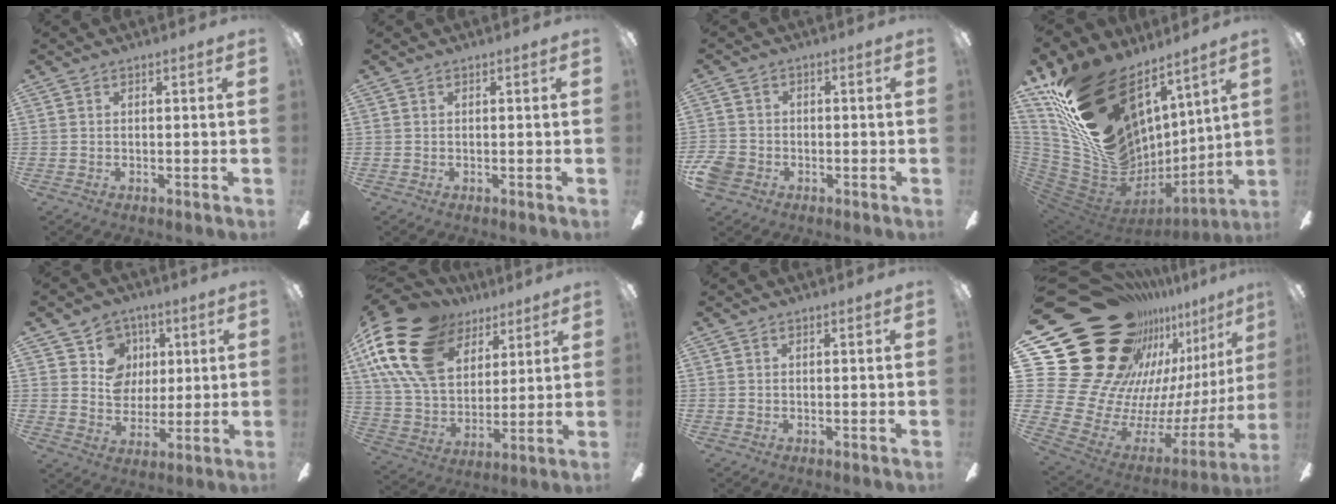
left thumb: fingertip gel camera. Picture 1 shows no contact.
{"total": 0.0}
{"total": 4.8, "force": [-2.1, 3.9, 1.9], "torque": [-0.049, 0.013, -0.040]}
{"total": 29.9, "force": [15.6, 18.4, 17.6], "torque": [-0.272, -0.130, 0.337]}
{"total": 10.1, "force": [4.0, 9.0, 2.0], "torque": [-0.041, -0.013, 0.079]}
{"total": 22.3, "force": [11.3, 14.3, 12.9], "torque": [-0.279, -0.042, 0.205]}
{"total": 0.0}
{"total": 35.4, "force": [18.4, 22.2, 20.5], "torque": [-0.330, -0.197, 0.425]}